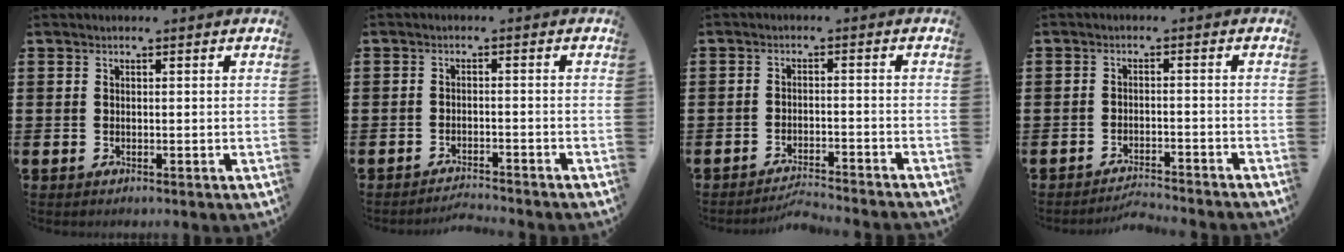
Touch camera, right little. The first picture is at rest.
{"total": 1.8, "force": [-1.8, -0.2, 0.0], "torque": [-0.003, 0.005, -0.037]}
{"total": 2.6, "force": [-2.5, -0.2, 0.2], "torque": [-0.007, 0.003, -0.053]}
{"total": 2.3, "force": [-2.3, -0.1, 0.1], "torque": [-0.004, 0.004, -0.050]}